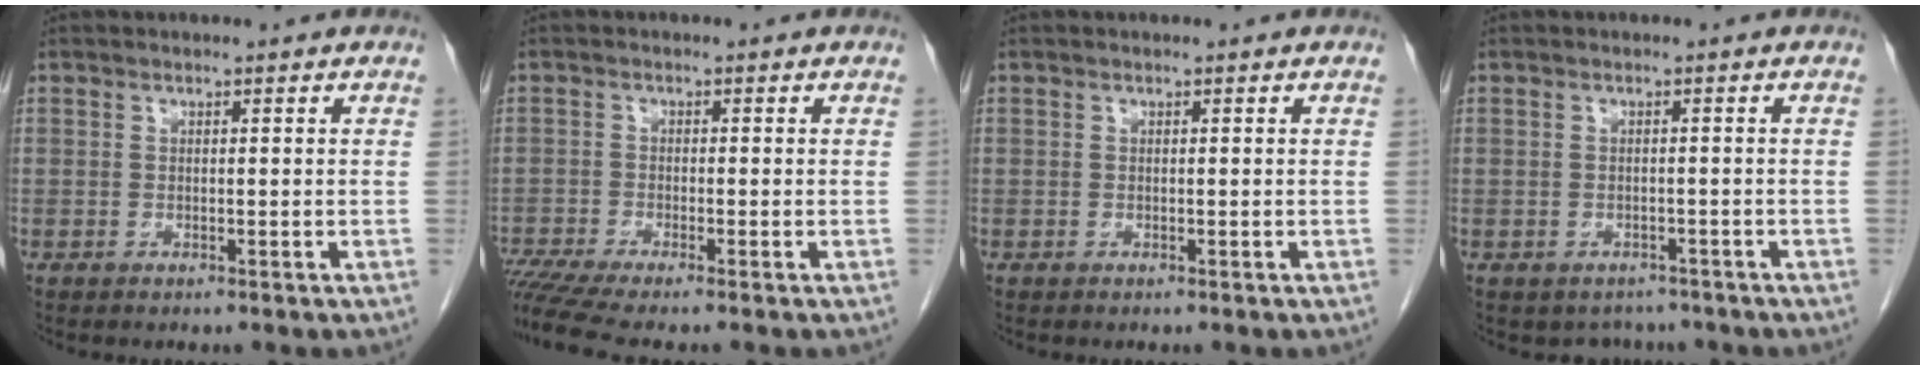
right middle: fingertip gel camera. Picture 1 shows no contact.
{"total": 6.9, "force": [-5.8, -0.7, 3.6], "torque": [-0.066, -0.015, -0.102]}
{"total": 0.0}
{"total": 3.7, "force": [-3.0, 2.1, 0.3], "torque": [0.000, 0.009, -0.038]}